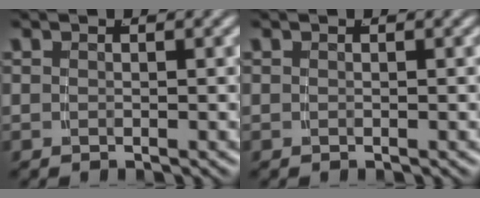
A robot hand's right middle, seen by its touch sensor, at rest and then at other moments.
{"total": 0.0}